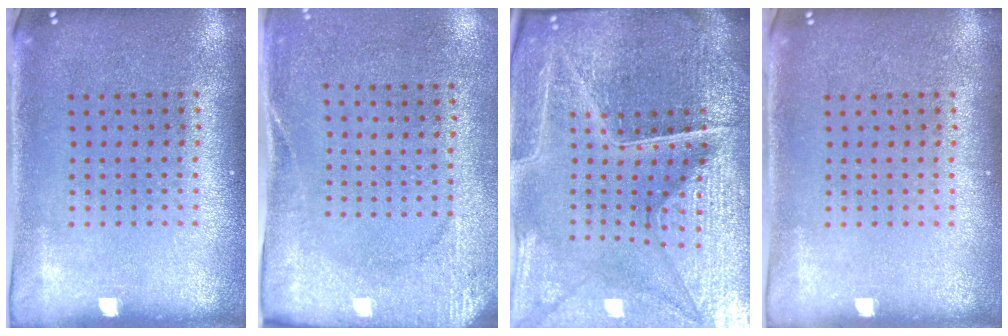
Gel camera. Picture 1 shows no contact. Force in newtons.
{"total": 2.6, "press": 2.1, "slide": 1.6}
{"total": 5.5, "press": 5.1, "slide": 2.0}
{"total": 0.0}